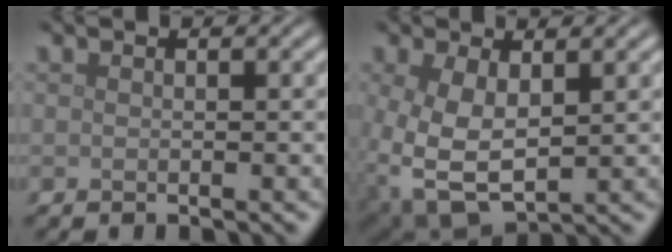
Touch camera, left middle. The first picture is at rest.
{"total": 6.5, "force": [-0.3, 3.9, 5.2], "torque": [-0.132, -0.020, 0.009]}